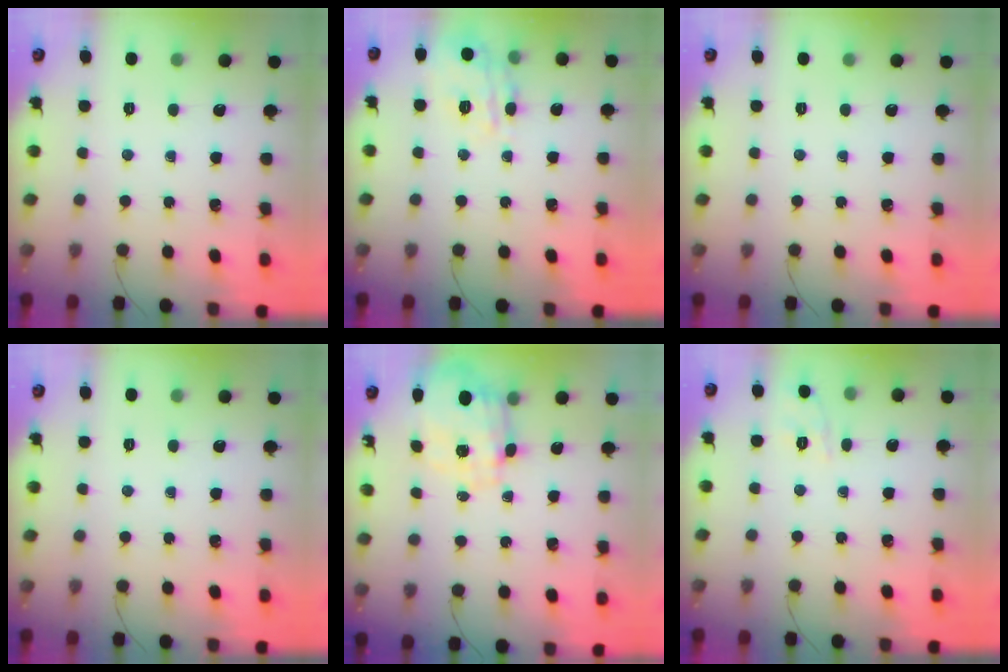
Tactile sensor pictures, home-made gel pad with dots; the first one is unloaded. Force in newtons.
{"total": 11.9, "press": 11.9, "slide": 0.9}
{"total": 0.0}
{"total": 0.0}
{"total": 3.9, "press": 3.5, "slide": 1.6}
{"total": 1.8, "press": 0.5, "slide": 1.7}